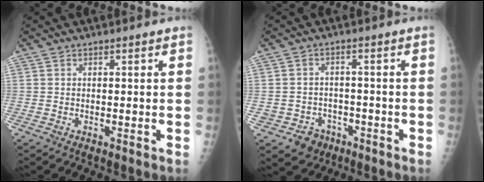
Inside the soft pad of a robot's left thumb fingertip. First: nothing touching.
{"total": 5.4, "force": [-2.7, 4.6, 1.0], "torque": [0.004, 0.017, -0.035]}